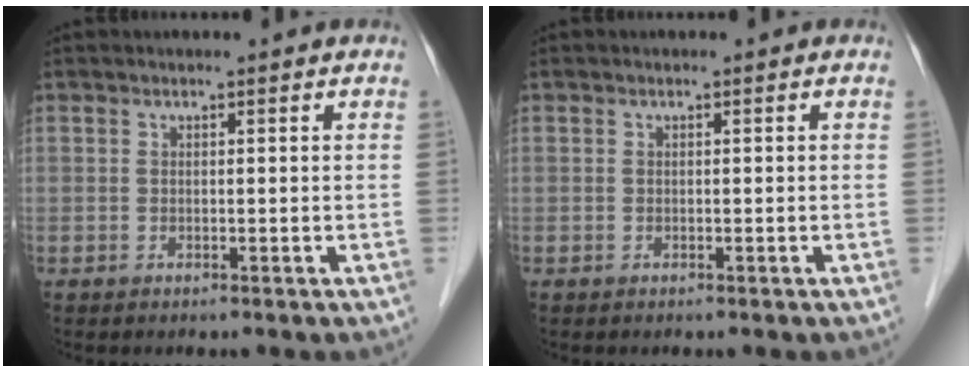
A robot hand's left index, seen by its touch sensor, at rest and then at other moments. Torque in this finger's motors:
{"motor_torque": [0.00, 0.00, -0.03, 0.00]}